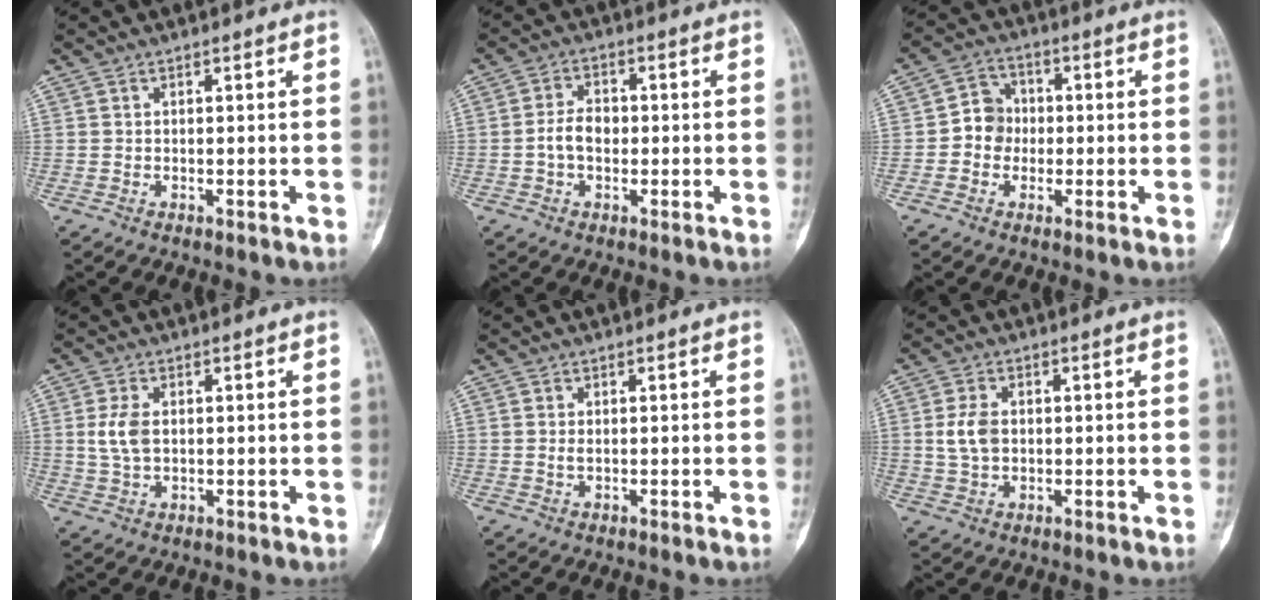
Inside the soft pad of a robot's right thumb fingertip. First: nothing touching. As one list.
[{"total": 4.5, "force": [-0.6, 3.0, 3.2], "torque": [-0.052, 0.017, -0.018]}, {"total": 6.0, "force": [-0.5, 5.4, 2.5], "torque": [-0.010, 0.014, -0.021]}, {"total": 4.7, "force": [0.5, 2.8, 3.8], "torque": [-0.082, 0.002, 0.012]}, {"total": 0.6, "force": [0.1, 0.3, 0.6], "torque": [-0.013, -0.001, 0.001]}, {"total": 4.9, "force": [0.3, 3.3, 3.6], "torque": [-0.070, 0.004, 0.008]}]